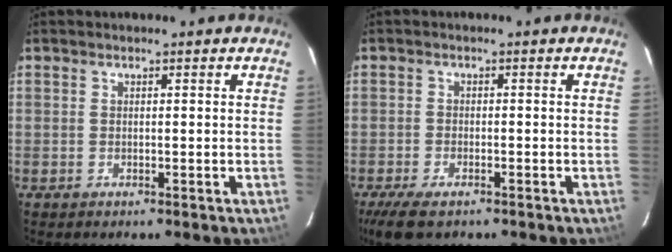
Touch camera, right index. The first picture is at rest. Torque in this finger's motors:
{"motor_torque": [0.46, -0.41, 0.24, 0.06]}